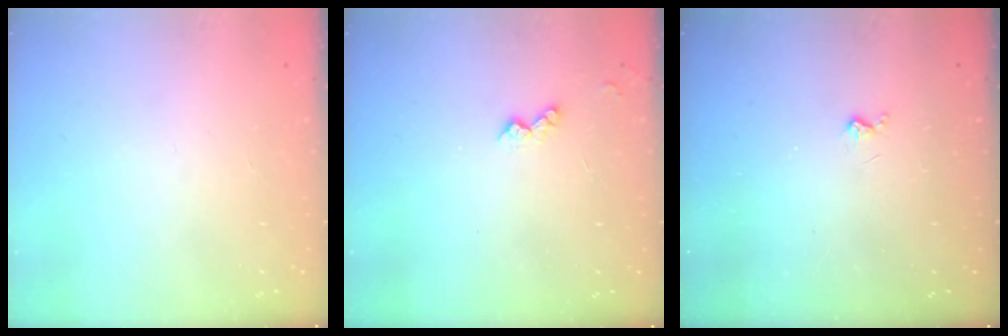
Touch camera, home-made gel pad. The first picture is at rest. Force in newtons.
{"total": 4.0, "press": 4.0, "slide": 0.6}
{"total": 2.6, "press": 2.6, "slide": 0.5}